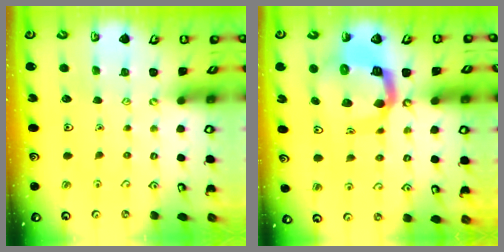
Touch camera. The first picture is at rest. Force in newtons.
{"total": 13.5, "press": 13.4, "slide": 1.8}